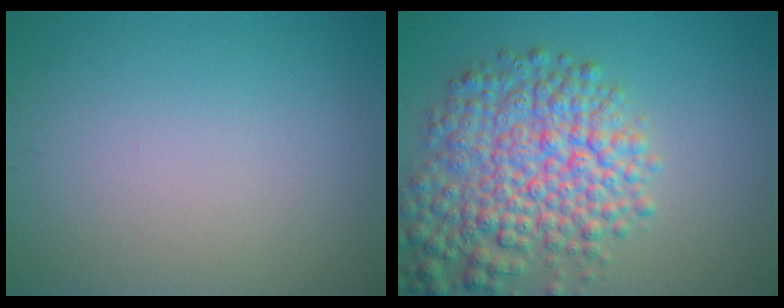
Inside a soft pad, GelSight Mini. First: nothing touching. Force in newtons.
{"total": 8.2, "press": 8.2, "slide": 0.3}